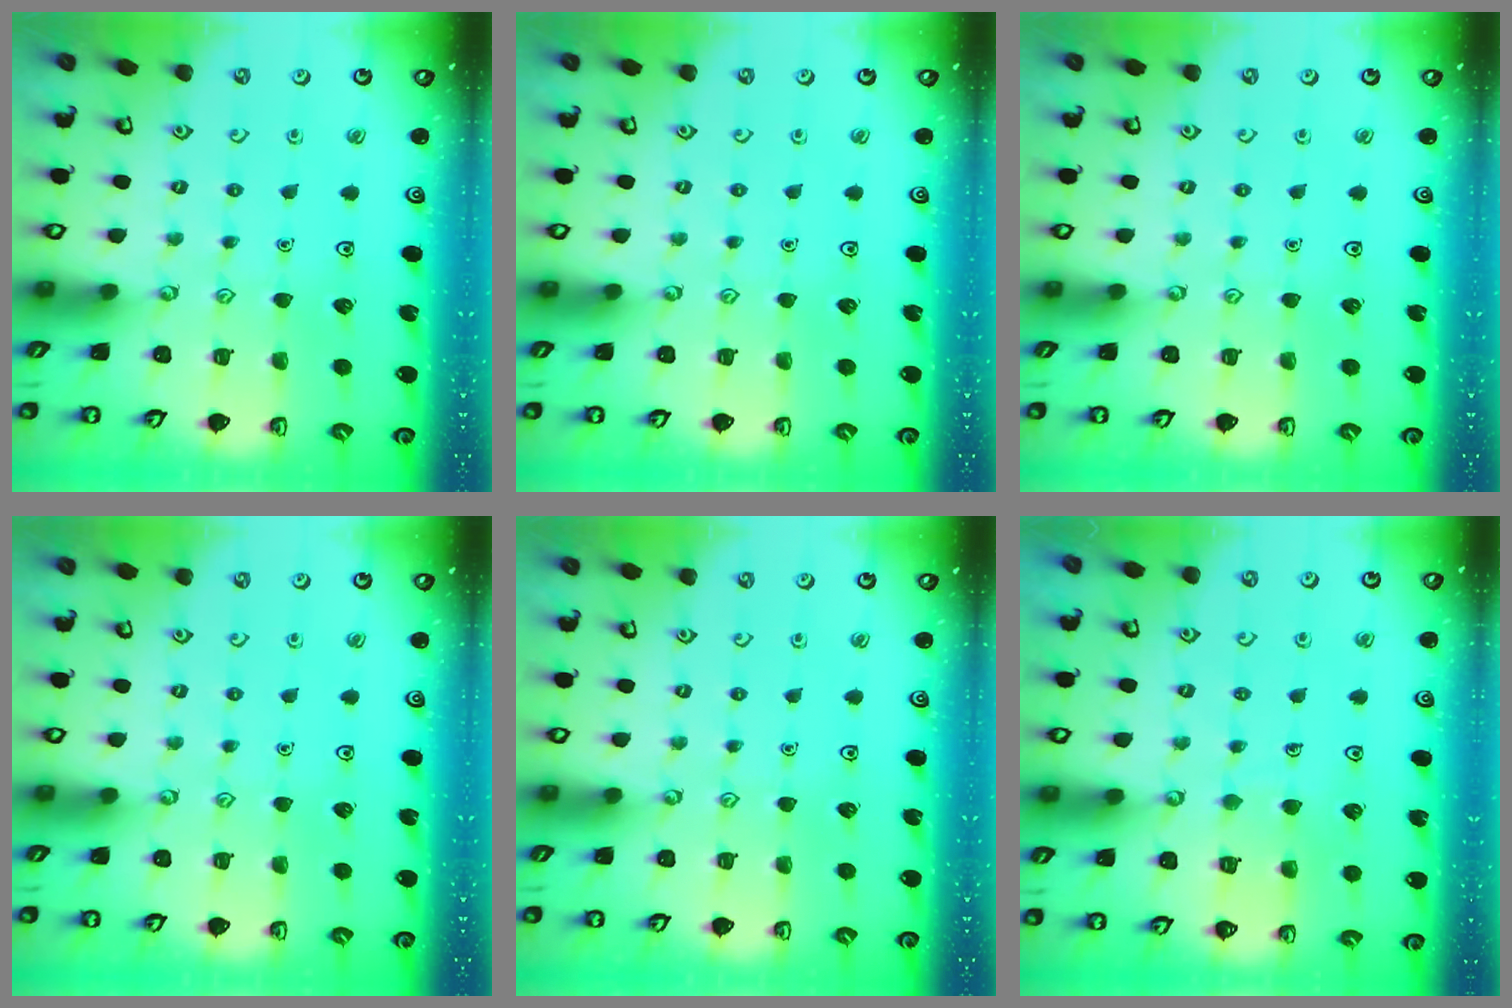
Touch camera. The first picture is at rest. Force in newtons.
{"total": 0.0}
{"total": 0.0}
{"total": 0.0}
{"total": 0.0}
{"total": 5.7, "press": 5.7, "slide": 0.3}